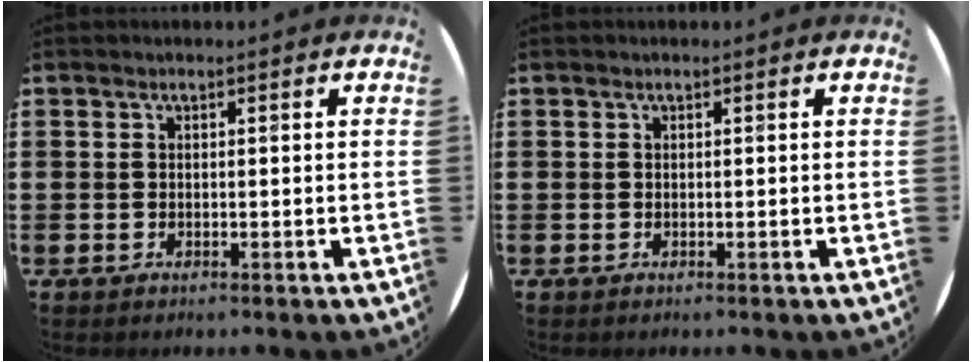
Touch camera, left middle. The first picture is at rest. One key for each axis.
{"total": 0.0}